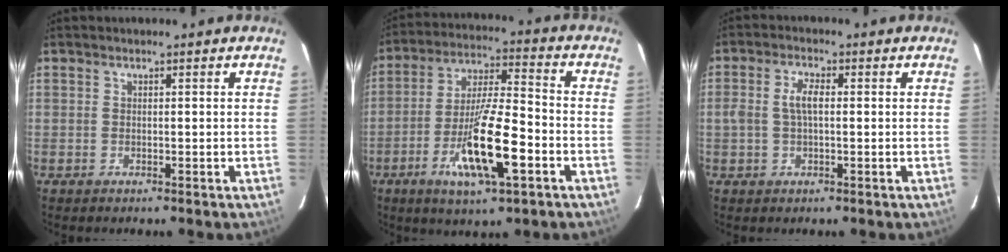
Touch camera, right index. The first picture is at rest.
{"total": 15.1, "force": [-6.0, 3.0, 13.5], "torque": [-0.264, -0.013, -0.109]}
{"total": 4.0, "force": [0.2, 1.7, 3.6], "torque": [-0.072, 0.007, 0.006]}